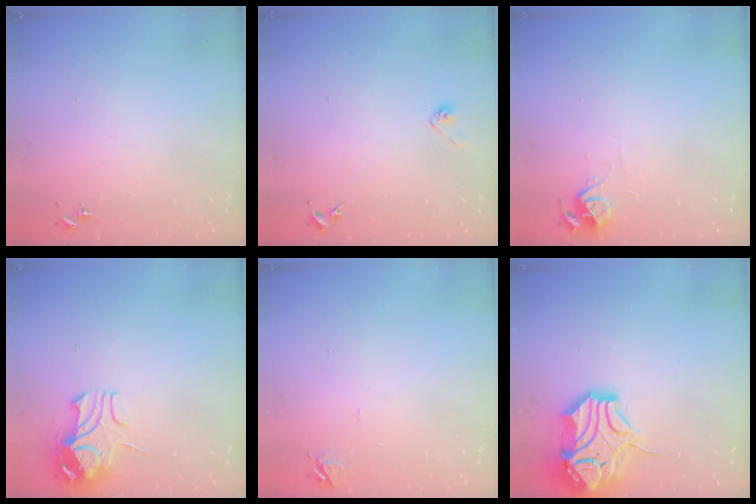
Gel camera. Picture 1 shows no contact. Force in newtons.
{"total": 3.0, "press": 2.9, "slide": 0.9}
{"total": 6.0, "press": 6.0, "slide": 0.6}
{"total": 9.6, "press": 9.6, "slide": 1.1}
{"total": 5.8, "press": 5.8, "slide": 0.7}
{"total": 17.2, "press": 17.1, "slide": 2.0}